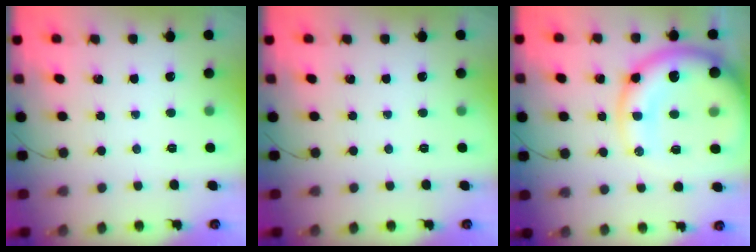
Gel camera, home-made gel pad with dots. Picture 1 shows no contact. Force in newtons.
{"total": 0.0}
{"total": 20.2, "press": 19.8, "slide": 3.9}